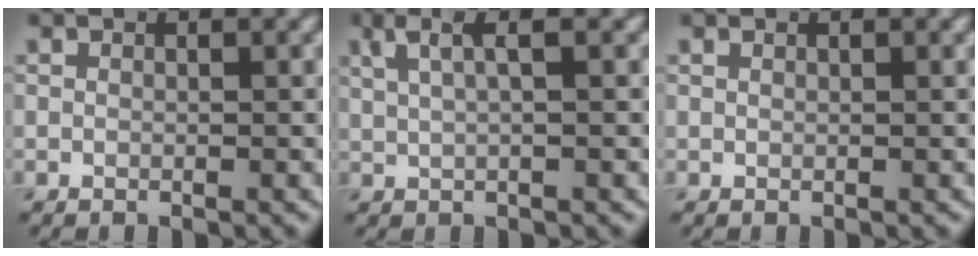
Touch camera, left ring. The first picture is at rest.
{"total": 3.2, "force": [1.6, 0.8, 2.6], "torque": [-0.043, 0.006, 0.031]}
{"total": 0.0}